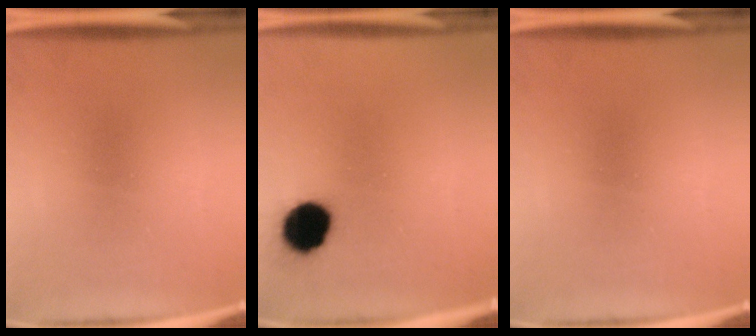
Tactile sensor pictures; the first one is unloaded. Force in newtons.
{"total": 12.9}
{"total": 0.0}